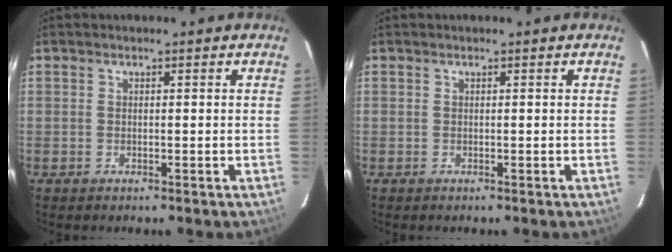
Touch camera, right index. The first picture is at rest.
{"total": 0.0}